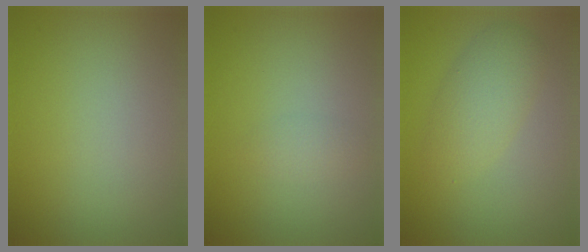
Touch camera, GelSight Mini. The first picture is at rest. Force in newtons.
{"total": 1.0, "press": 1.0, "slide": 0.0}
{"total": 3.4, "press": 3.4, "slide": 0.1}